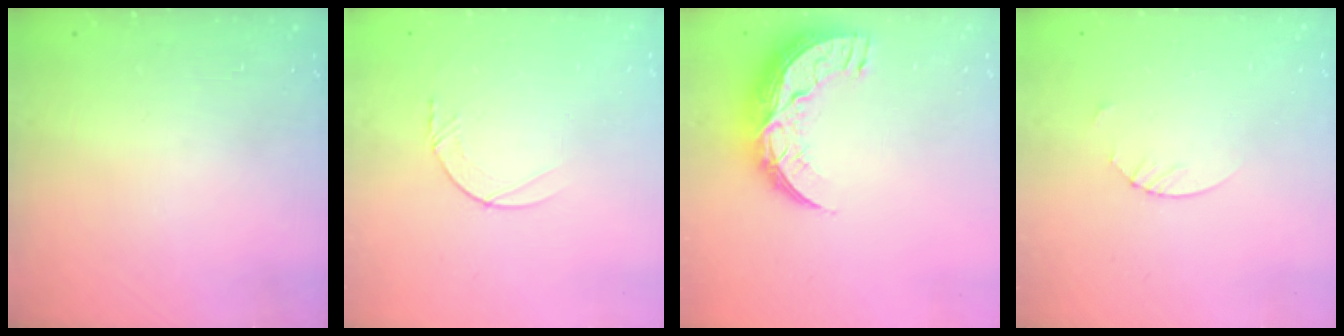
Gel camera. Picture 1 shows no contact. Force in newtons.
{"total": 4.2, "press": 4.2, "slide": 0.5}
{"total": 11.9, "press": 11.9, "slide": 0.8}
{"total": 1.9, "press": 1.9, "slide": 0.2}